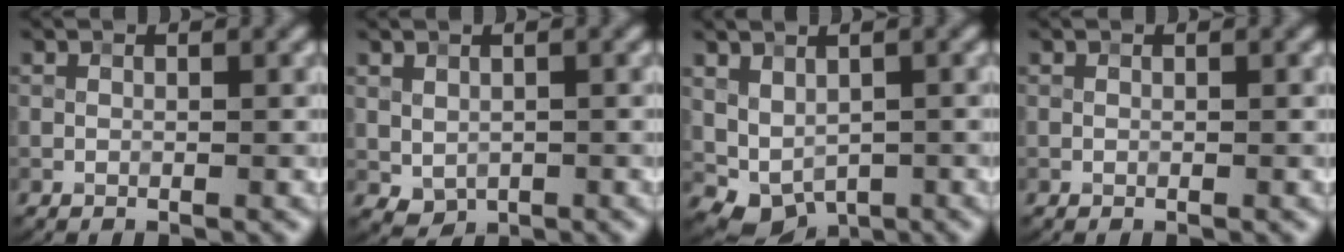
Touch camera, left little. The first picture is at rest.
{"total": 1.5, "force": [0.1, 1.2, 0.9], "torque": [-0.018, -0.007, 0.008]}
{"total": 3.2, "force": [0.4, 2.3, 2.2], "torque": [-0.038, -0.016, 0.020]}
{"total": 0.0}